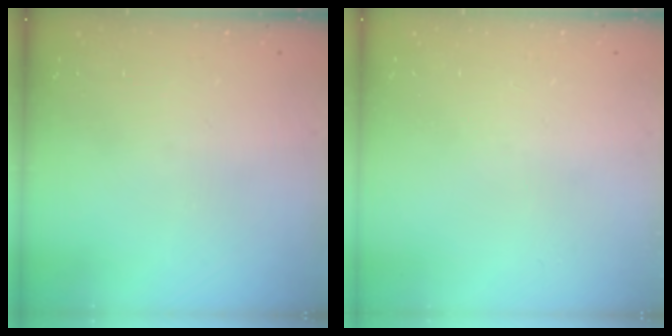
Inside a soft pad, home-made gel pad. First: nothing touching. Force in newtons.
{"total": 0.0}